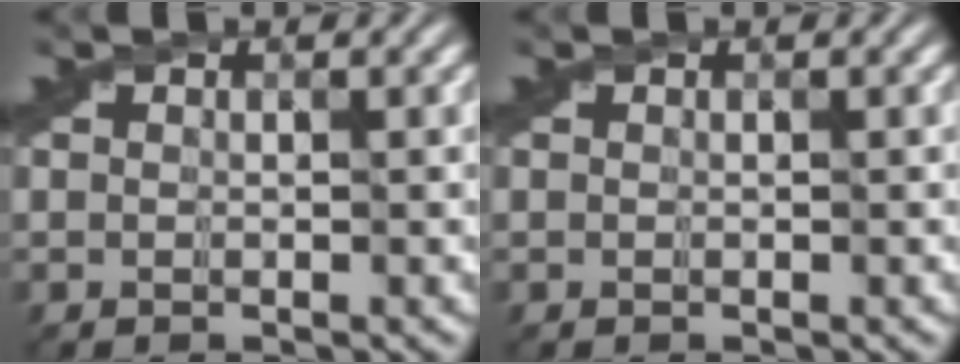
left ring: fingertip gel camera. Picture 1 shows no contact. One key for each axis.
{"total": 0.0}